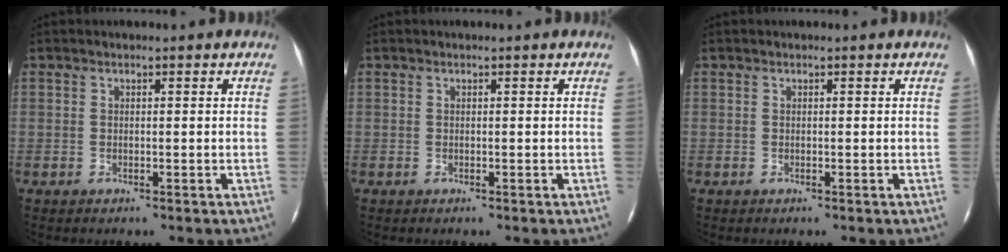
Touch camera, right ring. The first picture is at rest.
{"total": 0.0}
{"total": 0.0}